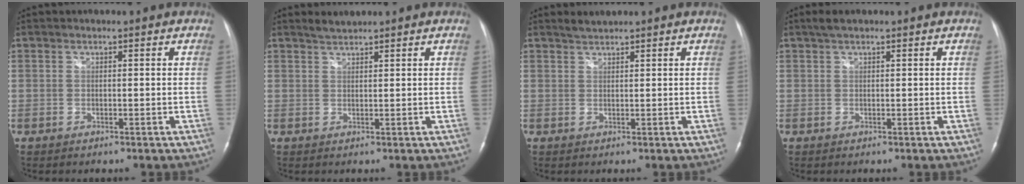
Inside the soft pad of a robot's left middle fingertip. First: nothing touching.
{"total": 1.6, "force": [1.6, -0.1, 0.2], "torque": [-0.008, 0.003, 0.035]}
{"total": 1.5, "force": [1.5, -0.1, 0.3], "torque": [-0.008, 0.003, 0.033]}
{"total": 1.7, "force": [1.3, 0.3, 1.1], "torque": [-0.025, 0.014, 0.025]}